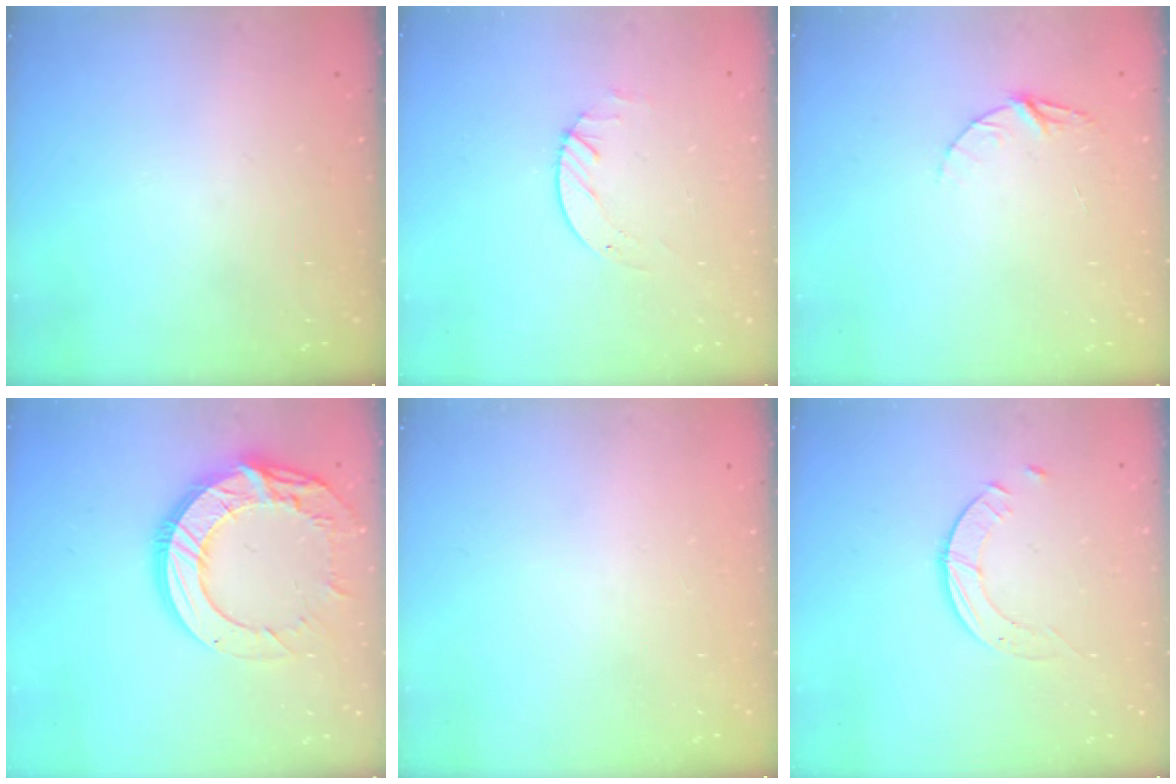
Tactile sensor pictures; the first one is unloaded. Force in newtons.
{"total": 2.3, "press": 2.3, "slide": 0.3}
{"total": 5.0, "press": 5.0, "slide": 0.5}
{"total": 18.0, "press": 17.9, "slide": 1.3}
{"total": 0.0}
{"total": 3.0, "press": 3.0, "slide": 0.3}